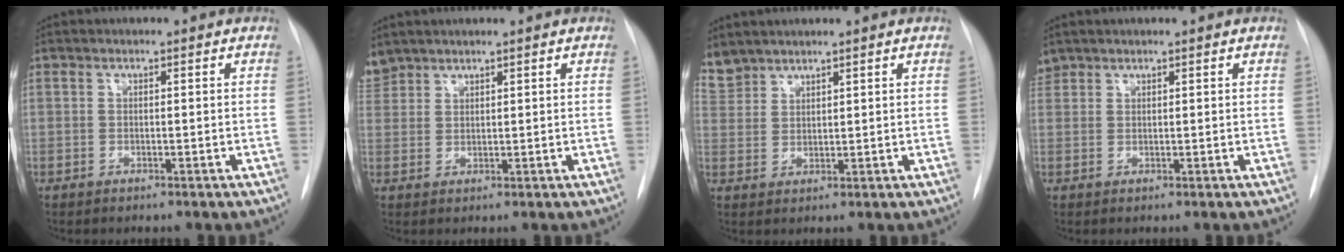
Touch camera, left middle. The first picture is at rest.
{"total": 3.3, "force": [3.1, 1.2, 0.0], "torque": [-0.009, 0.015, 0.068]}
{"total": 4.2, "force": [4.0, 1.3, 0.1], "torque": [-0.011, 0.011, 0.092]}
{"total": 1.6, "force": [1.5, 0.6, -0.1], "torque": [-0.002, 0.013, 0.032]}